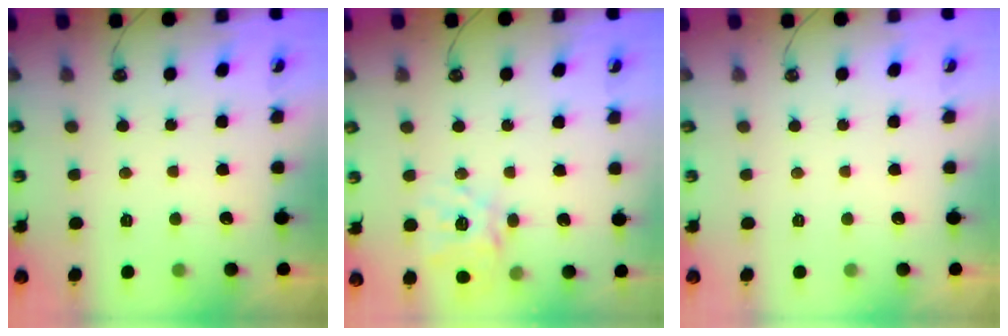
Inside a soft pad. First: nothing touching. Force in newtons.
{"total": 14.6, "press": 14.5, "slide": 2.0}
{"total": 0.0}